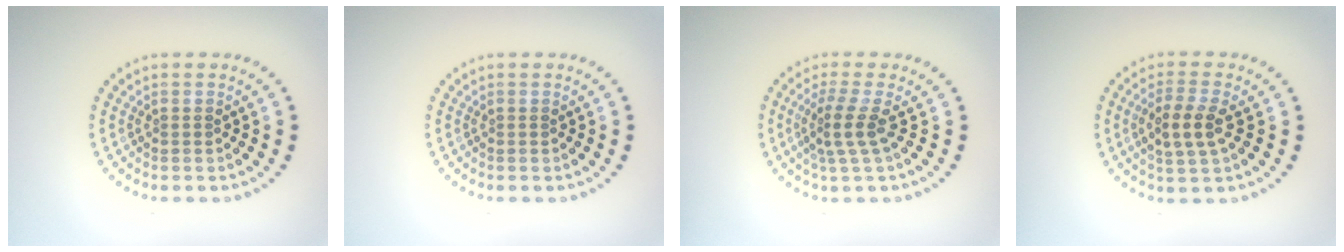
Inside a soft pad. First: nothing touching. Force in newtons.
{"total": 0.0}
{"total": 2.6, "press": 1.8, "slide": 1.9}
{"total": 3.2, "press": 3.0, "slide": 1.1}